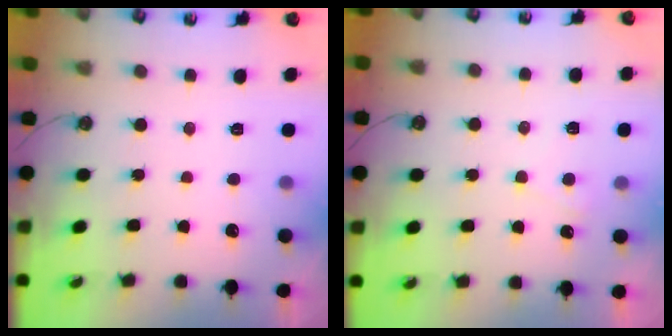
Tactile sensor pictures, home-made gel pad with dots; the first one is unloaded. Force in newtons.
{"total": 2.4, "press": 2.4, "slide": 0.4}